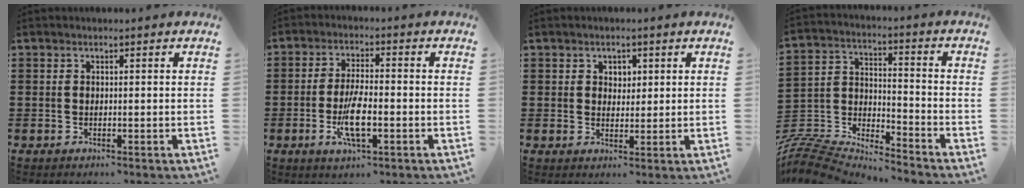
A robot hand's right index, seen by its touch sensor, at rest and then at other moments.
{"total": 6.8, "force": [-2.0, 2.0, 6.1], "torque": [-0.128, -0.008, -0.039]}
{"total": 1.5, "force": [0.5, 1.0, -0.9], "torque": [0.016, 0.007, 0.009]}
{"total": 8.0, "force": [-7.8, 1.1, 1.1], "torque": [-0.041, -0.005, -0.163]}